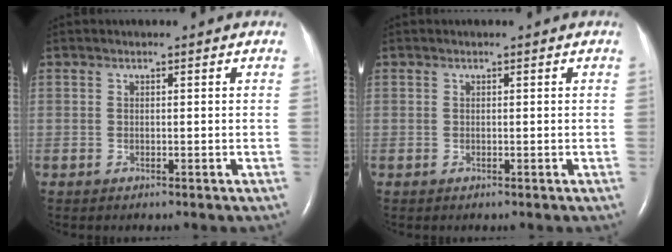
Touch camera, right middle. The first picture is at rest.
{"total": 0.0}